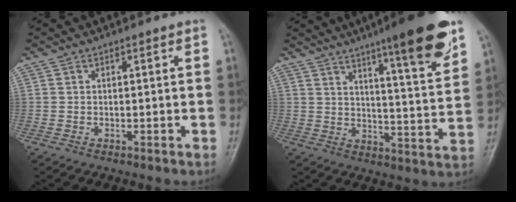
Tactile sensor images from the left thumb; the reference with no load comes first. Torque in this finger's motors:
{"motor_torque": [2.46, 1.36, 1.72, -1.05, 0.33]}